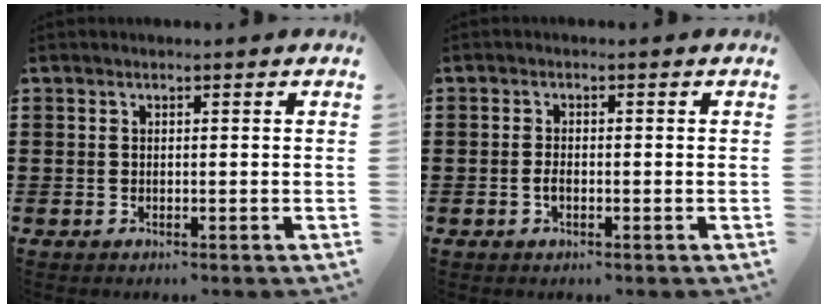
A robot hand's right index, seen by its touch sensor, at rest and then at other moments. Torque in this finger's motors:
{"motor_torque": [0.73, 0.73, 0.10, 0.01]}